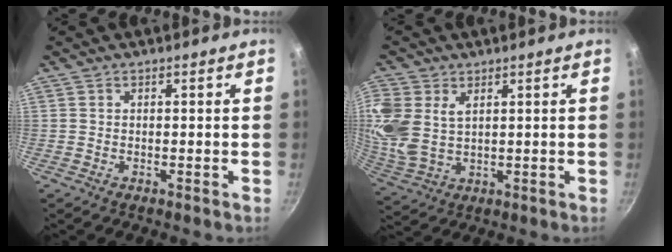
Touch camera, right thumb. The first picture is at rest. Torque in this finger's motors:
{"motor_torque": [0.58, 0.64, 0.40, -0.17, 0.14]}